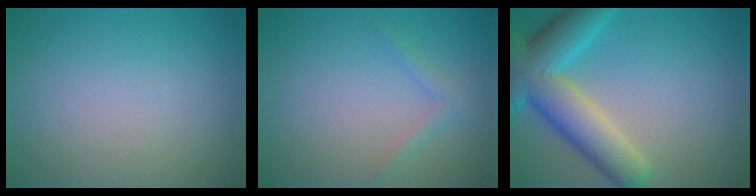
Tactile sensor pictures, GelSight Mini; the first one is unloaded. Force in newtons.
{"total": 1.3, "press": 1.3, "slide": 0.1}
{"total": 8.8, "press": 8.8, "slide": 0.5}